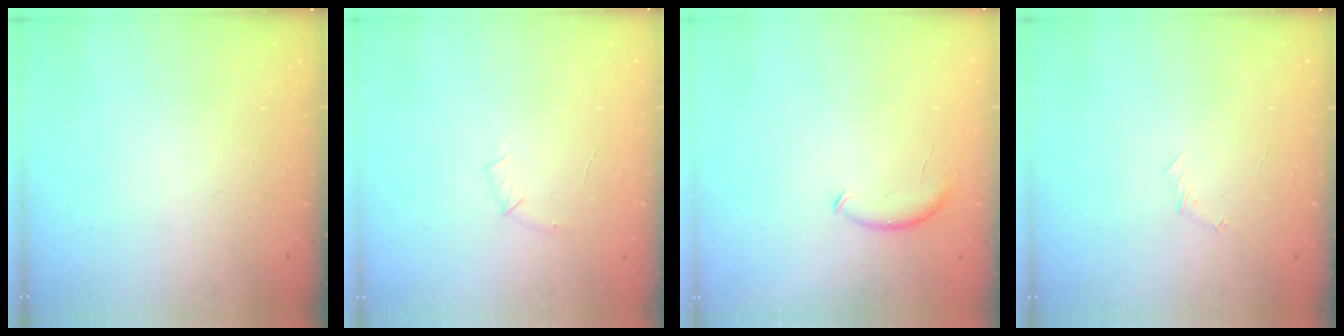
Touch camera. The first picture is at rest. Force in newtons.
{"total": 5.0, "press": 4.8, "slide": 1.4}
{"total": 6.8, "press": 6.8, "slide": 0.6}
{"total": 3.9, "press": 3.7, "slide": 1.0}